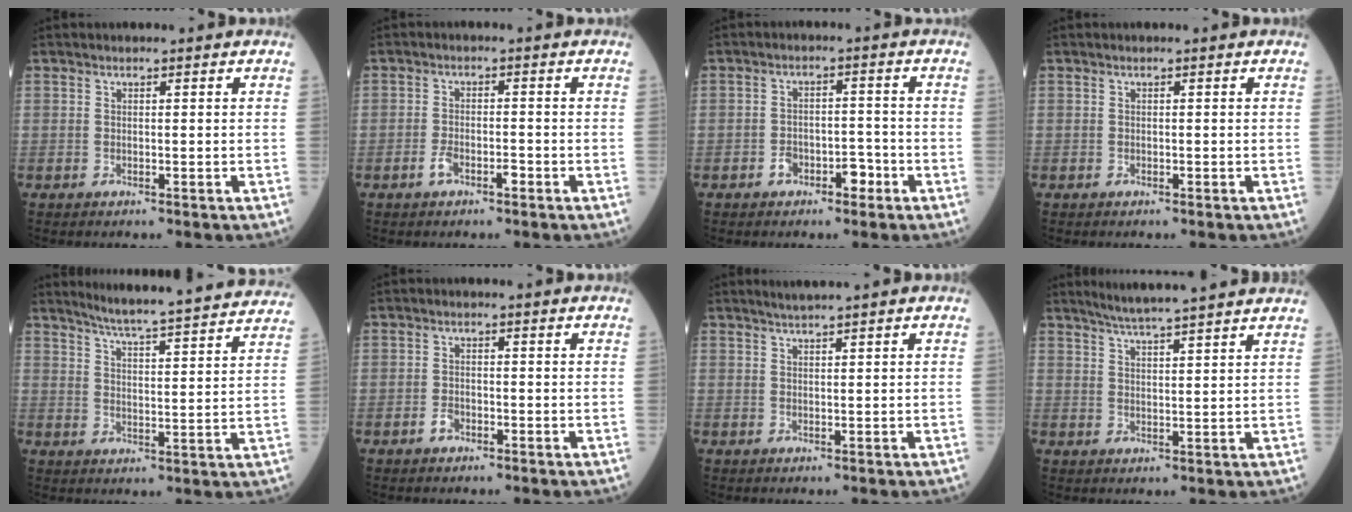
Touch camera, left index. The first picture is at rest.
{"total": 2.8, "force": [-1.7, 1.0, 2.0], "torque": [-0.038, 0.004, -0.031]}
{"total": 3.8, "force": [-2.2, 2.3, 2.1], "torque": [-0.030, 0.016, -0.034]}
{"total": 0.0}
{"total": 21.3, "force": [19.8, -0.3, 7.9], "torque": [-0.123, -0.037, 0.248]}
{"total": 1.7, "force": [-1.1, 1.0, 0.9], "torque": [-0.020, 0.003, -0.020]}
{"total": 1.9, "force": [1.6, -0.7, 0.8], "torque": [-0.013, 0.002, 0.032]}
{"total": 11.0, "force": [9.8, -0.7, 5.0], "torque": [-0.081, 0.018, 0.129]}